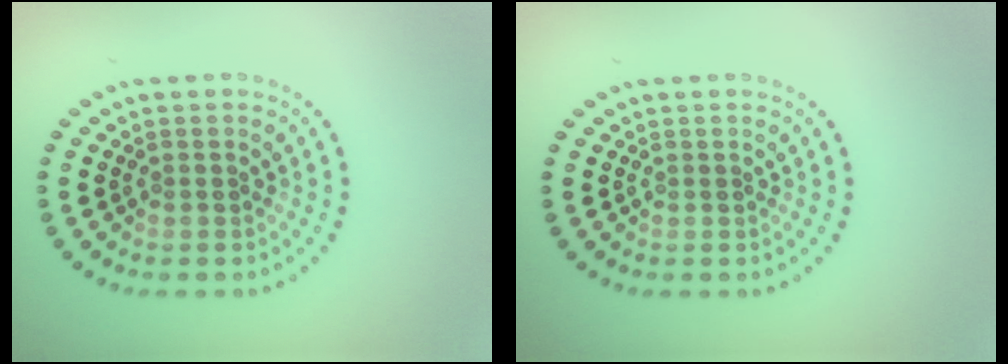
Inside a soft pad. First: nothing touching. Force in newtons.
{"total": 0.0}